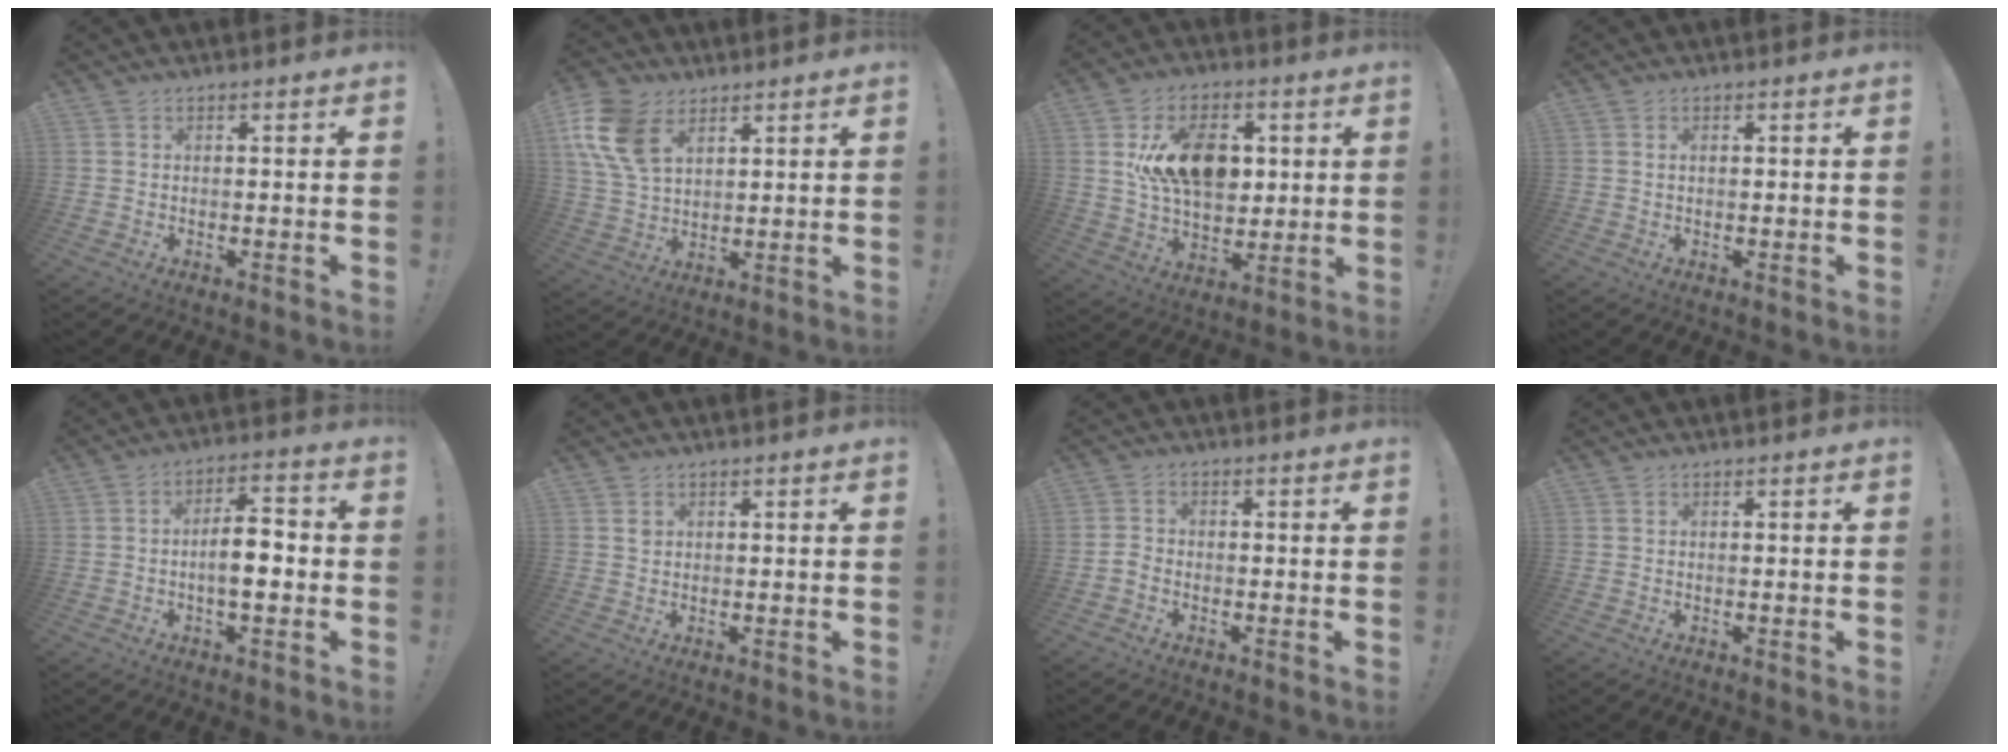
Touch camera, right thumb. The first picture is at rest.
{"total": 14.1, "force": [6.7, 9.1, 8.4], "torque": [-0.181, -0.016, 0.133]}
{"total": 17.6, "force": [3.9, 12.2, 12.2], "torque": [-0.181, -0.007, 0.075]}
{"total": 1.1, "force": [0.4, 0.5, 0.8], "torque": [-0.012, 0.000, 0.007]}
{"total": 9.3, "force": [-2.0, 3.7, 8.3], "torque": [-0.121, 0.010, -0.040]}
{"total": 0.9, "force": [0.5, 0.7, 0.3], "torque": [0.008, -0.006, 0.007]}
{"total": 2.2, "force": [-1.4, 1.4, 1.1], "torque": [-0.017, 0.010, -0.023]}
{"total": 0.0}